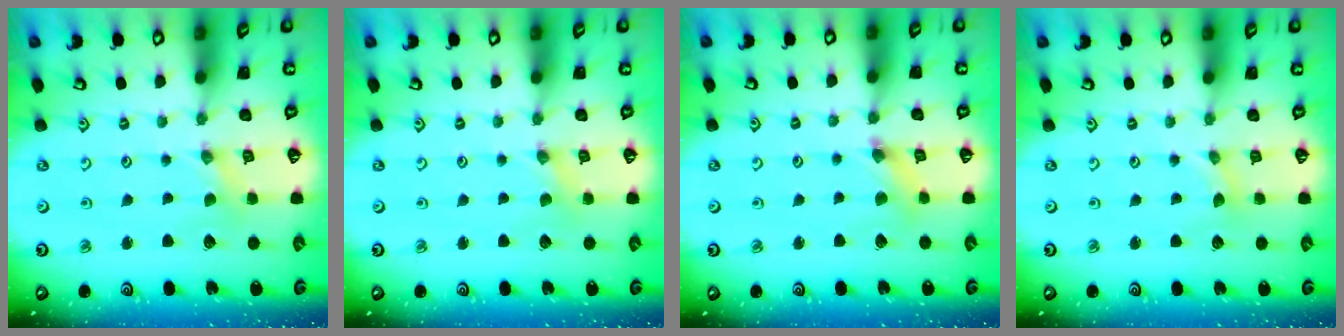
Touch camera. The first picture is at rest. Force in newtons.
{"total": 0.6, "press": 0.6, "slide": 0.2}
{"total": 3.4, "press": 3.4, "slide": 0.3}
{"total": 1.1, "press": 1.1, "slide": 0.1}